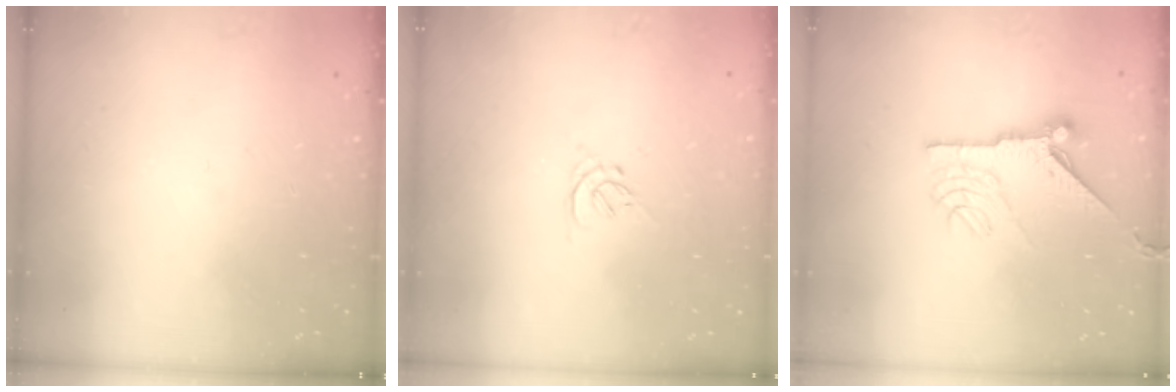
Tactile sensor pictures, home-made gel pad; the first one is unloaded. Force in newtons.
{"total": 1.3, "press": 1.2, "slide": 0.5}
{"total": 10.5, "press": 10.5, "slide": 0.4}